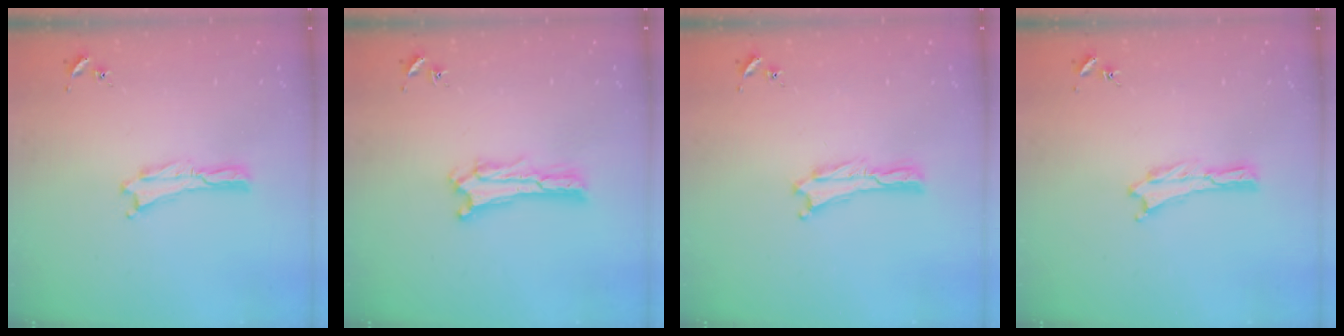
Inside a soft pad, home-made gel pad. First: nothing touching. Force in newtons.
{"total": 0.7, "press": 0.6, "slide": 0.2}
{"total": 0.0}
{"total": 0.0}